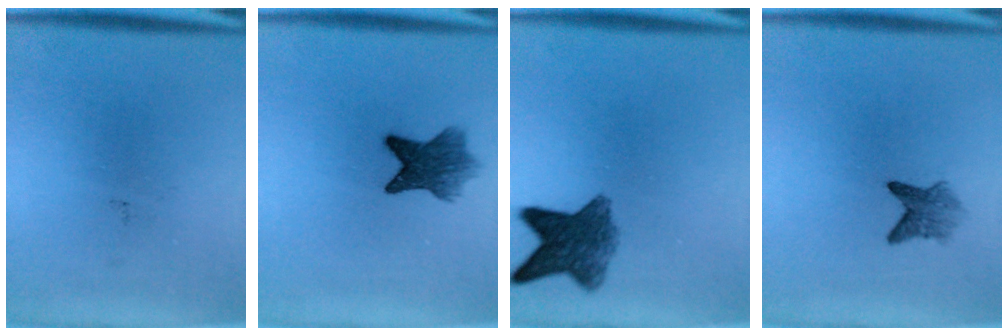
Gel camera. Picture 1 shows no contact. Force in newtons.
{"total": 6.6}
{"total": 7.4}
{"total": 2.9}